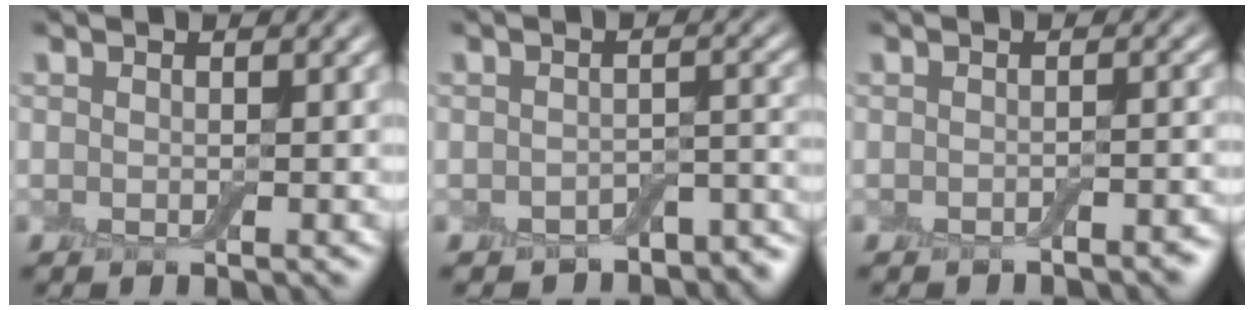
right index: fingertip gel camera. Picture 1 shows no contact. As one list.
[{"total": 4.8, "force": [-4.2, 1.8, 1.6], "torque": [-0.014, -0.015, -0.050]}, {"total": 1.4, "force": [-1.2, 0.3, 0.7], "torque": [-0.009, -0.001, -0.017]}]